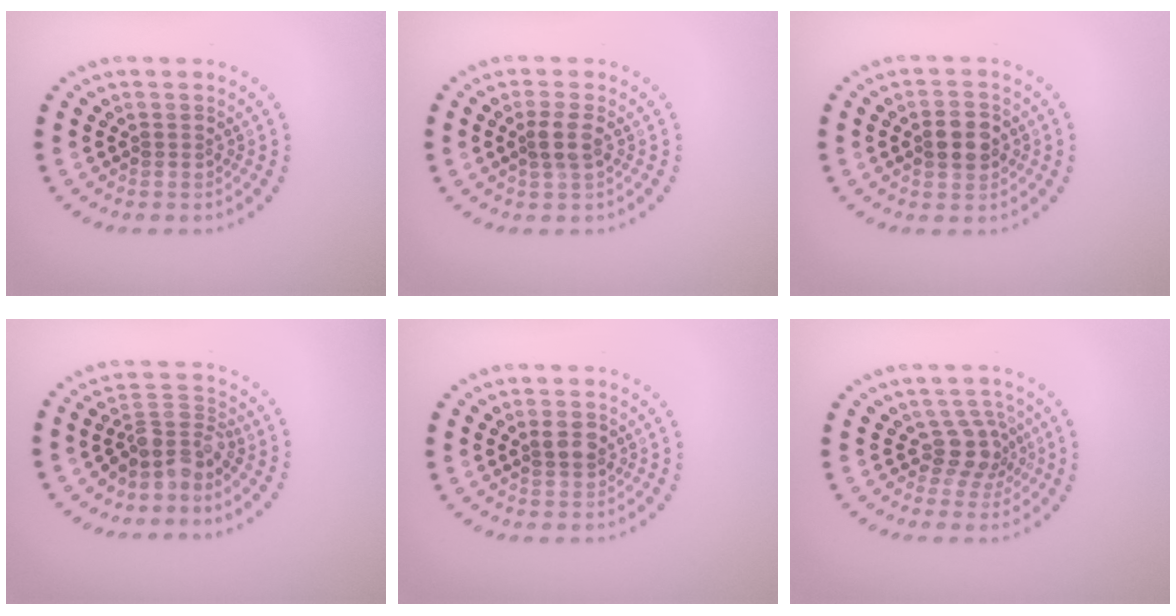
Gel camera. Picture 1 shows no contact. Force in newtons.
{"total": 1.9, "press": 1.6, "slide": 0.9}
{"total": 3.4, "press": 3.4, "slide": 0.1}
{"total": 3.7, "press": 2.7, "slide": 2.5}
{"total": 1.8, "press": 1.7, "slide": 0.7}
{"total": 2.8, "press": 2.1, "slide": 1.8}